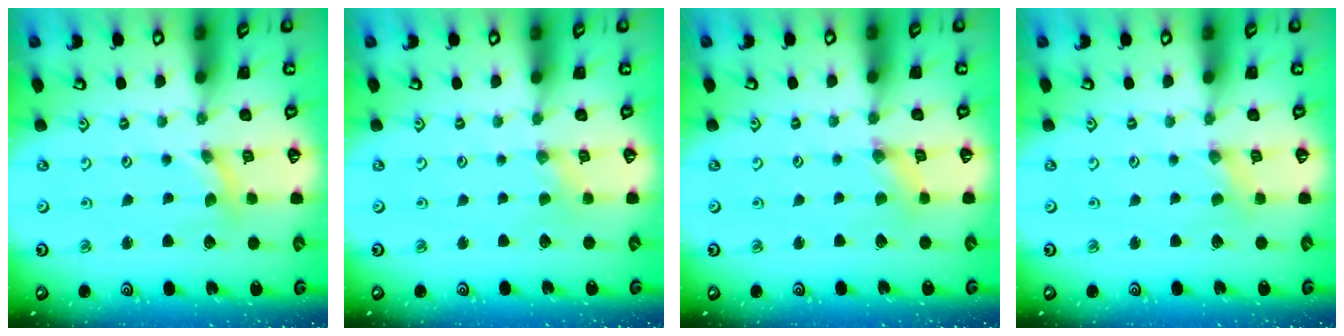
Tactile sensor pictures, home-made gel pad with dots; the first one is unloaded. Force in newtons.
{"total": 0.0}
{"total": 1.6, "press": 1.6, "slide": 0.2}
{"total": 0.7, "press": 0.7, "slide": 0.2}